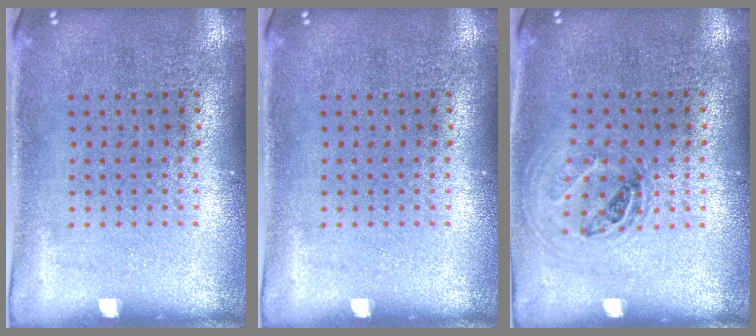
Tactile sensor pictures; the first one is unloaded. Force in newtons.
{"total": 0.0}
{"total": 1.1, "press": 1.0, "slide": 0.4}